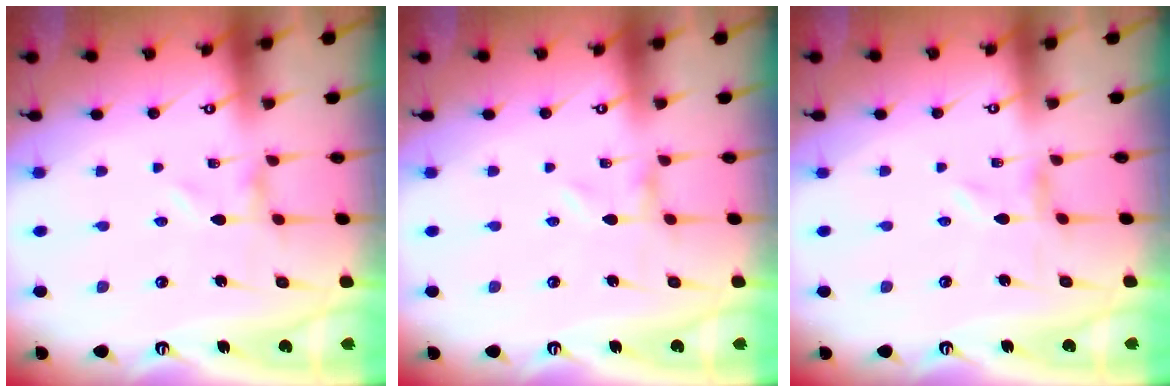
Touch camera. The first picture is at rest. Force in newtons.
{"total": 0.0}
{"total": 0.0}